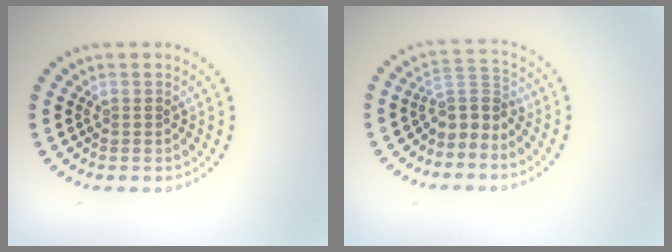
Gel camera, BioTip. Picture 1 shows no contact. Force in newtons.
{"total": 3.0, "press": 2.1, "slide": 2.1}